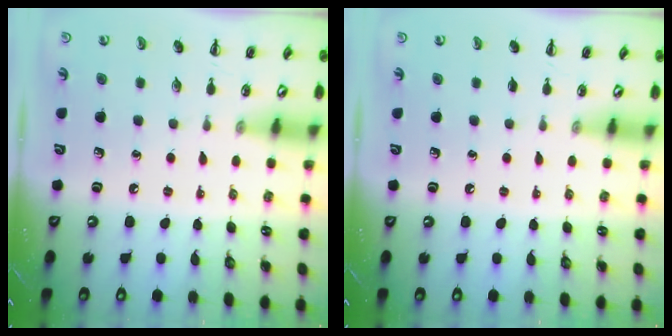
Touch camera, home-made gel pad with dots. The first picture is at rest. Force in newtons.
{"total": 0.0}